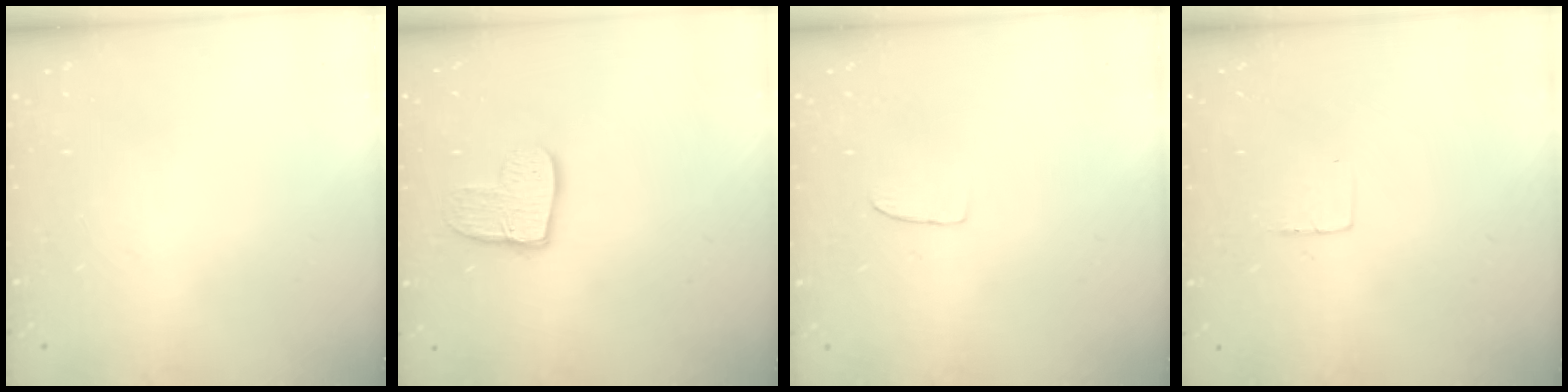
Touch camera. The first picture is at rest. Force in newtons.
{"total": 10.9, "press": 10.8, "slide": 0.9}
{"total": 2.6, "press": 2.6, "slide": 0.2}
{"total": 3.0, "press": 3.0, "slide": 0.2}